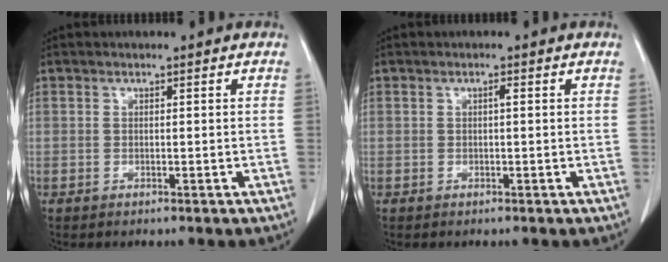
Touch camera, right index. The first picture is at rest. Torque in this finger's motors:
{"motor_torque": [0.24, -0.06, 0.10, 0.03]}